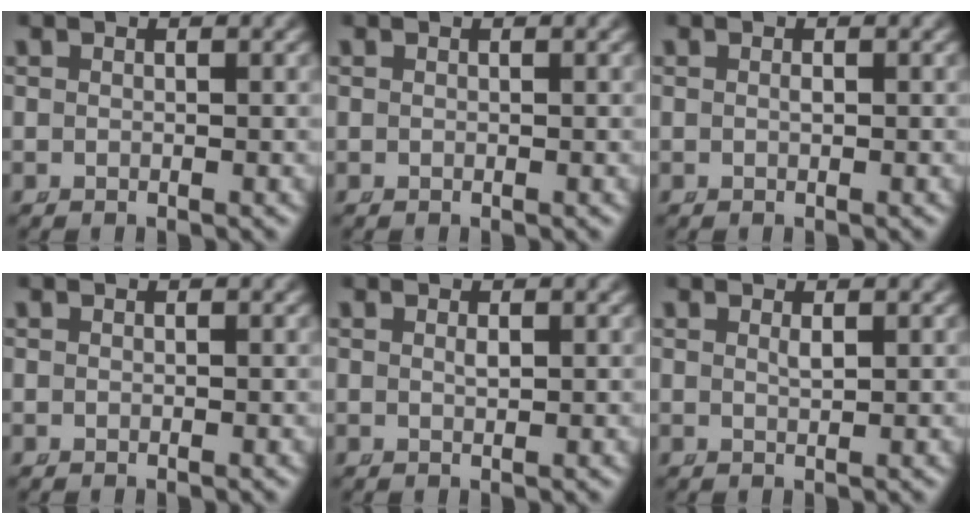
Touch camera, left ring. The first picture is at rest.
{"total": 0.0}
{"total": 0.0}
{"total": 0.0}
{"total": 0.6, "force": [0.1, -0.1, 0.5], "torque": [-0.014, -0.010, 0.008]}
{"total": 0.8, "force": [0.3, -0.3, 0.7], "torque": [-0.015, -0.011, 0.014]}